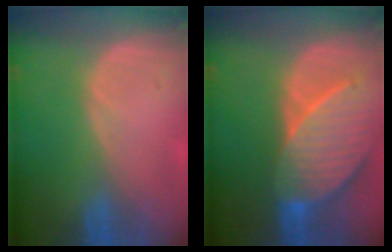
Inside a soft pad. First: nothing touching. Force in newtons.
{"total": 9.9, "press": 8.9, "slide": 4.5}